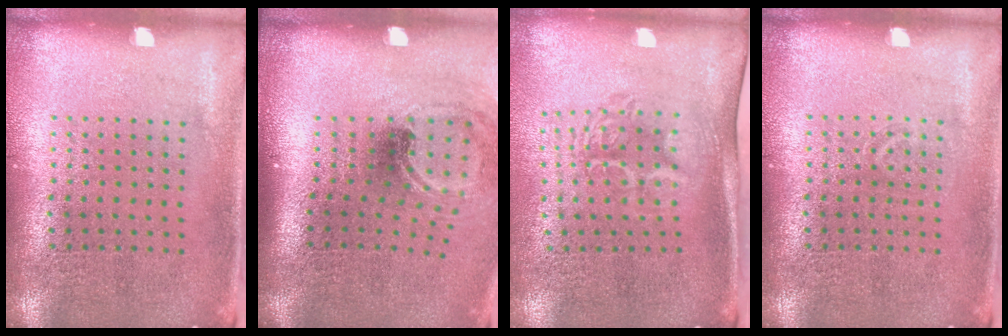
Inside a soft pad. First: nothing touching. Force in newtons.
{"total": 1.6, "press": 1.2, "slide": 1.1}
{"total": 1.7, "press": 1.3, "slide": 1.2}
{"total": 0.7, "press": 0.7, "slide": 0.2}